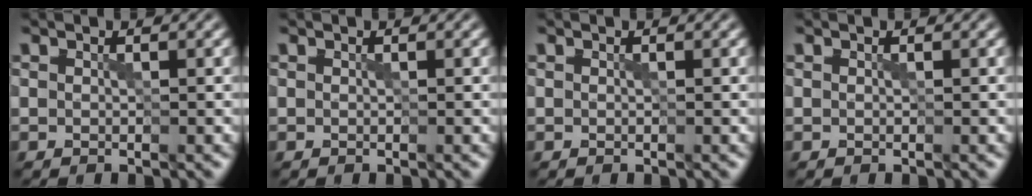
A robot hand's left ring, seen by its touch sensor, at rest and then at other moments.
{"total": 0.0}
{"total": 0.0}
{"total": 0.0}